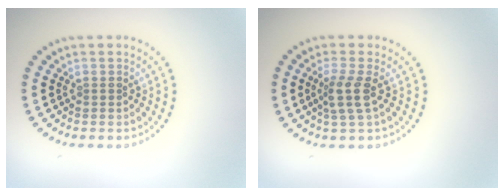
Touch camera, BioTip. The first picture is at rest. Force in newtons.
{"total": 2.5, "press": 2.0, "slide": 1.5}